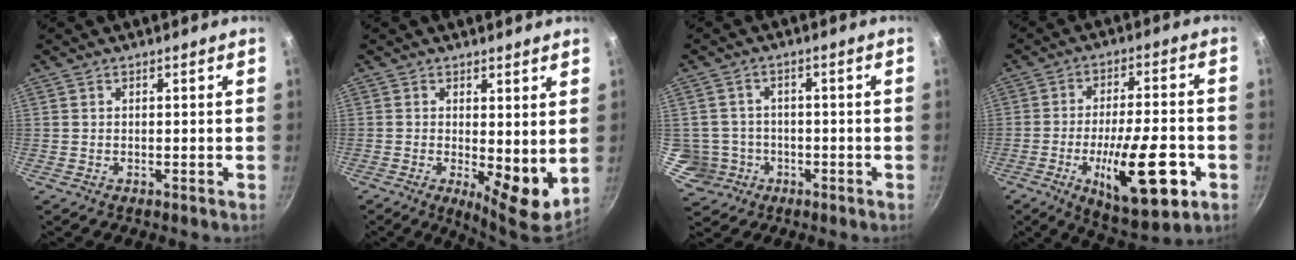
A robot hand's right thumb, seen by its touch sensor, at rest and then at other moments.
{"total": 8.6, "force": [0.4, 3.1, 8.0], "torque": [-0.105, -0.025, 0.013]}
{"total": 6.0, "force": [-1.6, 5.7, 0.8], "torque": [0.008, 0.019, -0.020]}
{"total": 18.6, "force": [-6.1, 6.3, 16.4], "torque": [-0.243, 0.018, -0.089]}